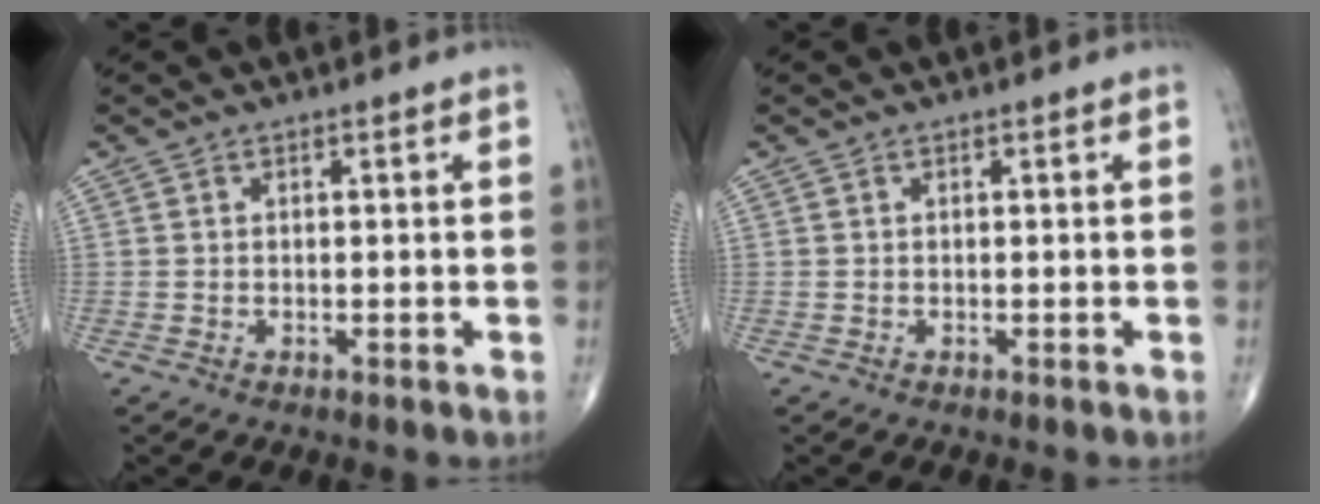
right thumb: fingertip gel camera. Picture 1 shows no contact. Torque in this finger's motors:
{"motor_torque": [0.00, 0.00, 0.00, 0.00, 0.00]}